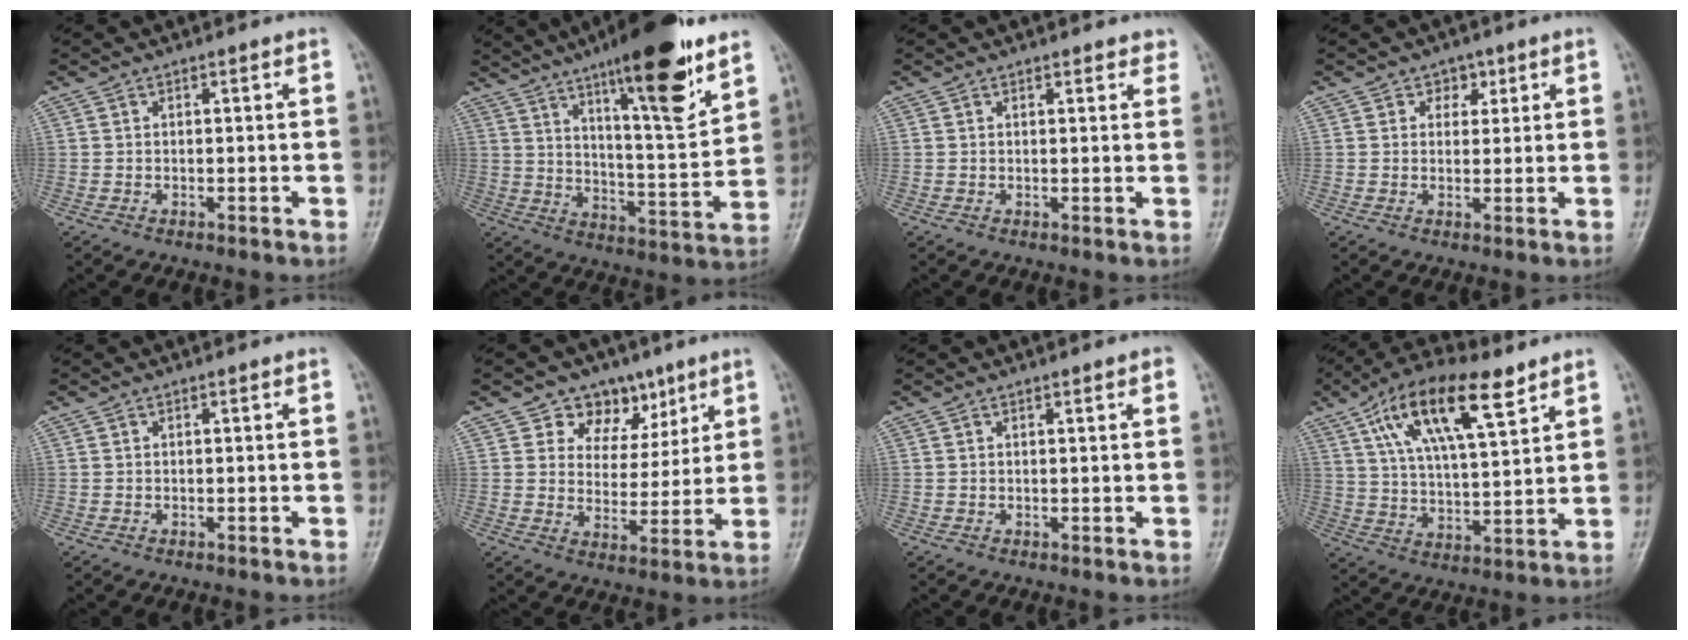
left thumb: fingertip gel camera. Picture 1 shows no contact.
{"total": 19.9, "force": [12.6, 4.0, 14.9], "torque": [-0.199, -0.068, 0.200]}
{"total": 2.5, "force": [2.1, 1.2, 0.9], "torque": [0.015, -0.005, 0.019]}
{"total": 3.1, "force": [1.6, 2.4, 1.0], "torque": [0.014, -0.005, 0.018]}
{"total": 0.0}
{"total": 9.6, "force": [5.9, 7.1, 2.7], "torque": [0.005, -0.026, 0.096]}
{"total": 1.4, "force": [0.9, 0.4, 0.9], "torque": [-0.009, -0.002, 0.010]}
{"total": 17.2, "force": [9.1, 6.3, 13.1], "torque": [-0.209, -0.018, 0.162]}